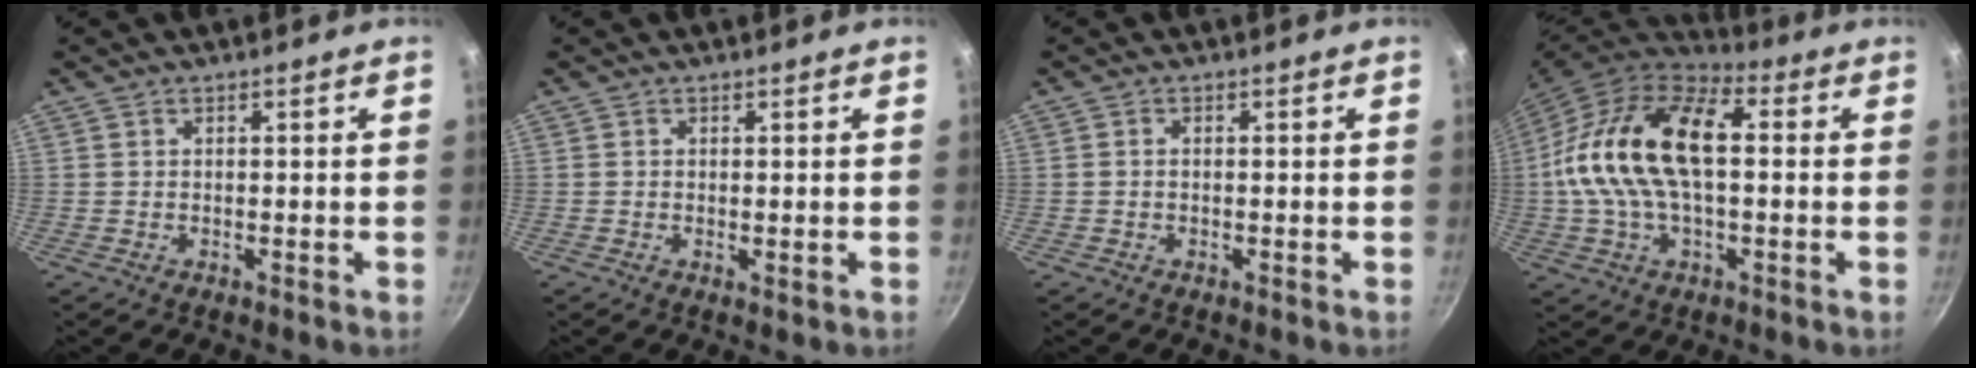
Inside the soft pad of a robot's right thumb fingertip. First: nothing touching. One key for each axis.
{"total": 0.6, "fx": 0.2, "fy": 0.2, "fz": 0.5, "tx": -0.008, "ty": -0.003, "tz": 0.000}
{"total": 0.7, "fx": -0.1, "fy": 0.5, "fz": 0.5, "tx": -0.009, "ty": 0.004, "tz": -0.003}
{"total": 20.5, "fx": 1.7, "fy": 11.4, "fz": 17.0, "tx": -0.311, "ty": 0.030, "tz": 0.013}